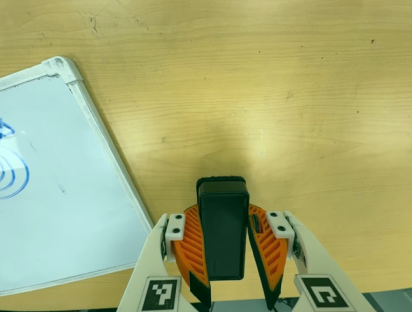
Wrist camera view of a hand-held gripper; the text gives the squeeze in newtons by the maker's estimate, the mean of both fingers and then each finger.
{"total": 11.4, "left": 9.4, "right": 13.4}